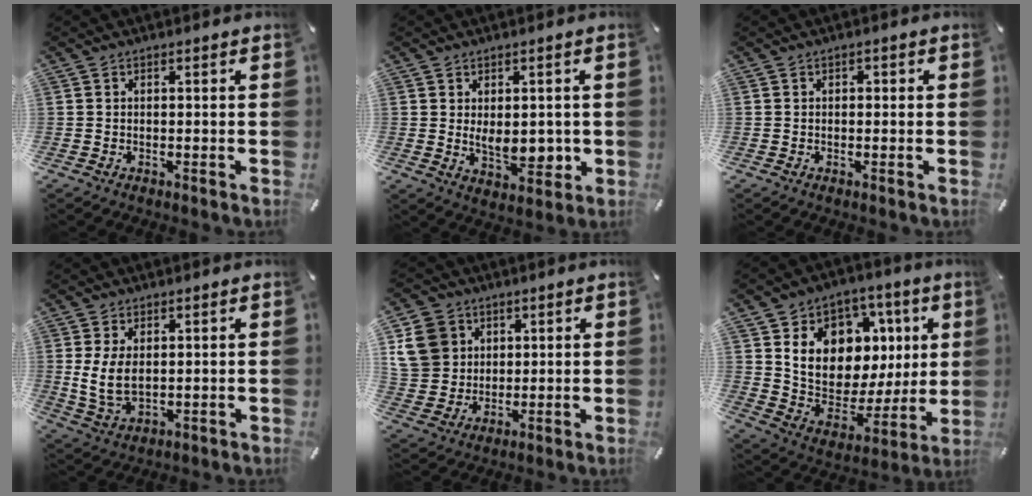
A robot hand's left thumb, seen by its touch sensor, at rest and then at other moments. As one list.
[{"total": 7.3, "force": [-0.1, 4.7, 5.6], "torque": [-0.064, -0.002, 0.004]}, {"total": 0.6, "force": [-0.3, 0.5, 0.2], "torque": [-0.005, 0.004, -0.008]}, {"total": 6.9, "force": [1.2, 4.2, 5.4], "torque": [-0.121, -0.004, 0.019]}, {"total": 11.1, "force": [4.0, 9.8, 3.1], "torque": [-0.081, -0.006, 0.084]}, {"total": 13.6, "force": [4.8, 10.7, 6.8], "torque": [-0.106, -0.039, 0.093]}]